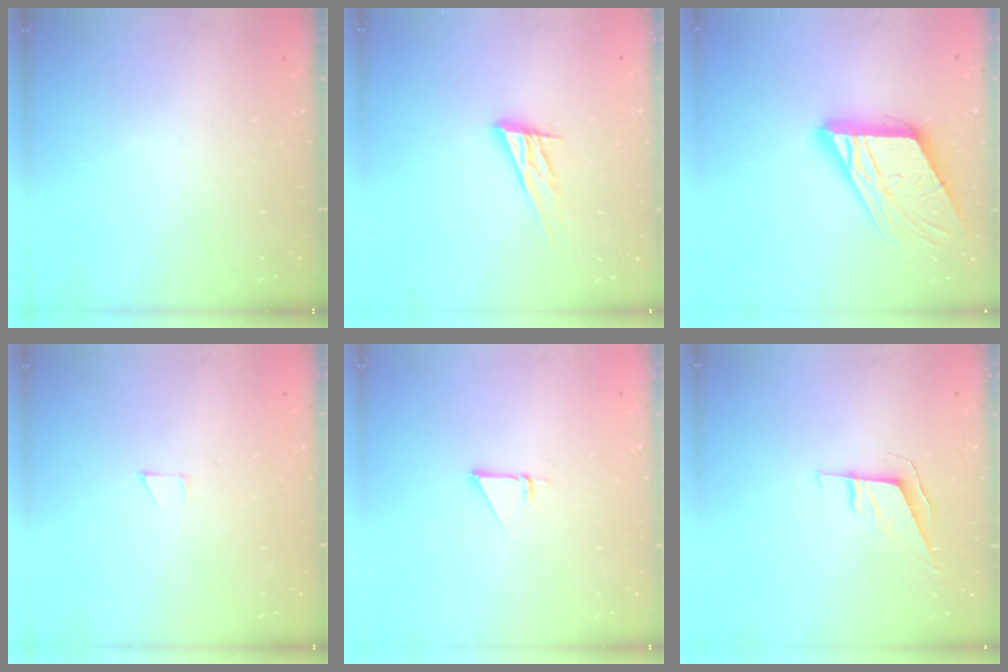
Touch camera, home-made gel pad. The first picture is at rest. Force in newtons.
{"total": 12.7, "press": 12.4, "slide": 2.8}
{"total": 15.7, "press": 15.6, "slide": 1.8}
{"total": 2.7, "press": 2.7, "slide": 0.2}
{"total": 2.3, "press": 2.3, "slide": 0.1}
{"total": 5.9, "press": 5.7, "slide": 1.3}